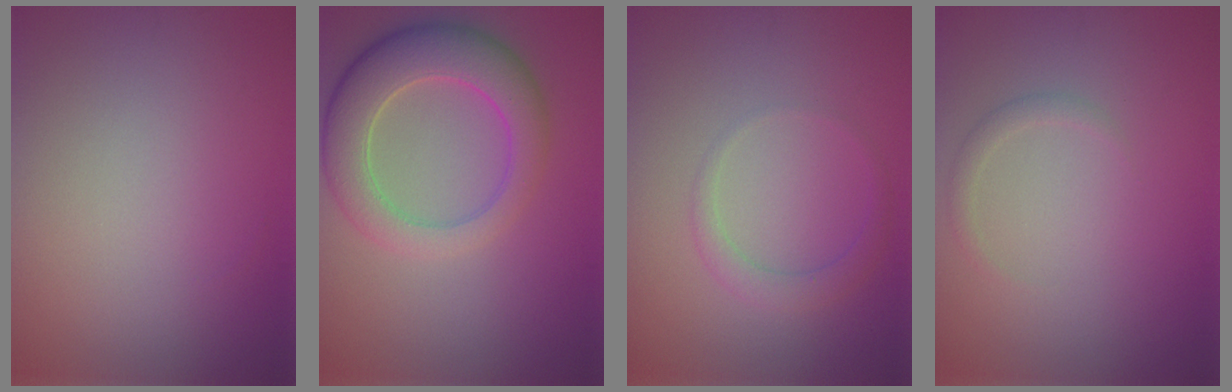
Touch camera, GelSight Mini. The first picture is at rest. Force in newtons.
{"total": 6.8, "press": 6.8, "slide": 0.4}
{"total": 1.8, "press": 1.8, "slide": 0.1}
{"total": 1.0, "press": 1.0, "slide": 0.1}